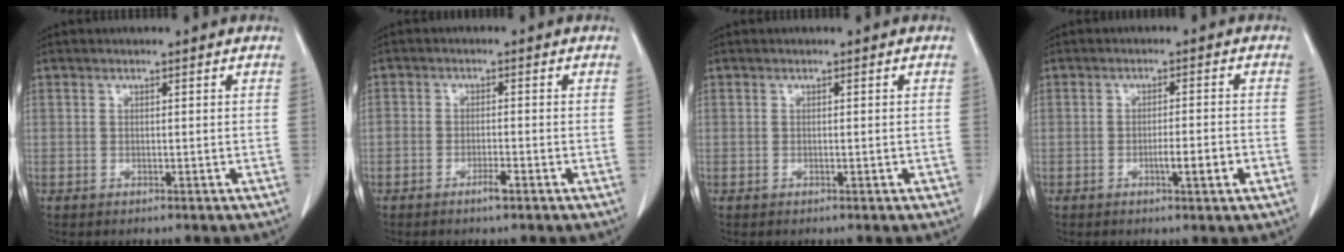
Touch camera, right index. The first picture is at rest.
{"total": 2.5, "force": [-1.6, 0.5, 1.8], "torque": [-0.031, 0.001, -0.029]}
{"total": 0.6, "force": [-0.2, 0.3, 0.4], "torque": [-0.006, 0.001, 0.000]}
{"total": 3.9, "force": [-1.5, 0.1, 3.6], "torque": [-0.056, -0.002, -0.020]}